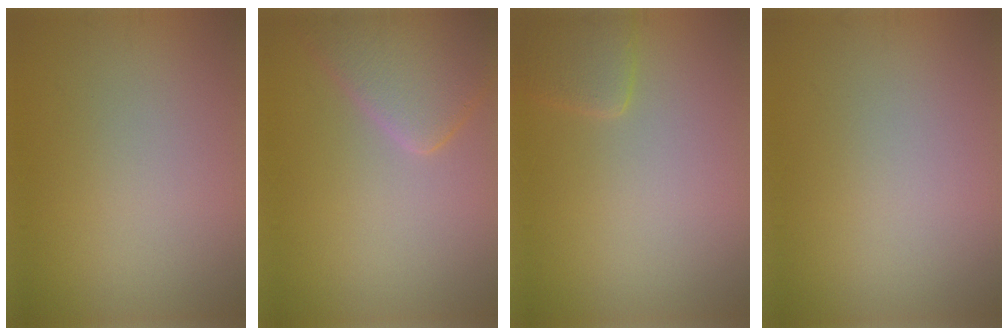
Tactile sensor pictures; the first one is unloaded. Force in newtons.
{"total": 5.1, "press": 5.0, "slide": 0.4}
{"total": 1.7, "press": 1.7, "slide": 0.1}
{"total": 0.0}